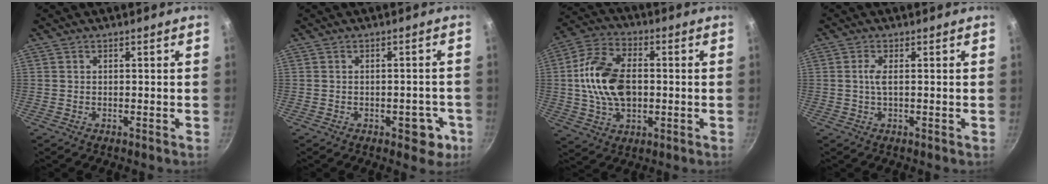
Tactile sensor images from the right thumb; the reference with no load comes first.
{"total": 5.4, "force": [-2.2, 3.0, 3.9], "torque": [-0.021, 0.018, -0.021]}
{"total": 14.9, "force": [0.2, 9.4, 11.6], "torque": [-0.201, 0.019, -0.005]}
{"total": 2.2, "force": [0.2, 0.5, 2.2], "torque": [-0.051, 0.002, 0.000]}